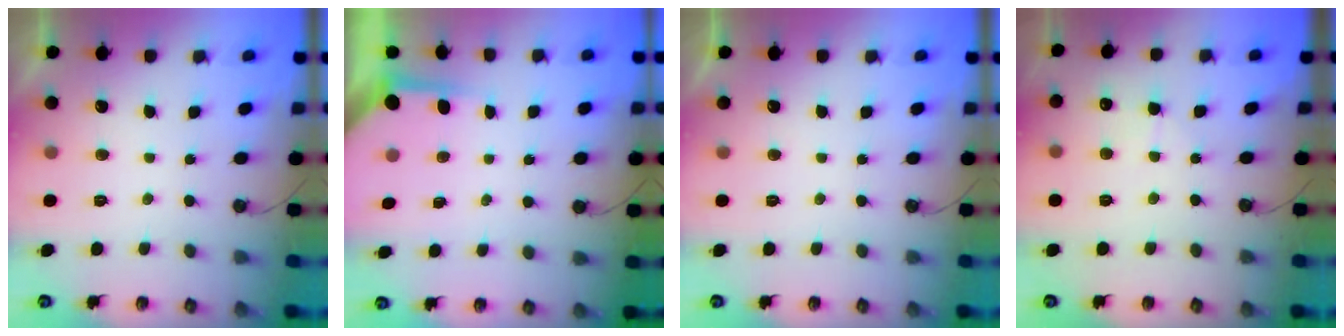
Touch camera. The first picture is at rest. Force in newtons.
{"total": 3.9, "press": 3.9, "slide": 0.3}
{"total": 0.0}
{"total": 3.0, "press": 2.9, "slide": 0.5}